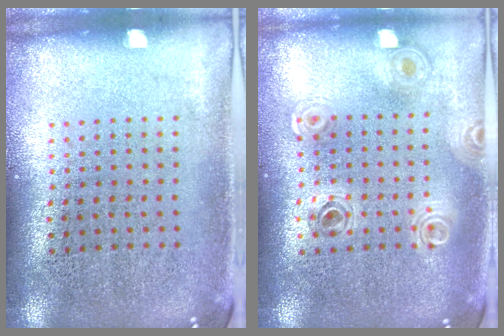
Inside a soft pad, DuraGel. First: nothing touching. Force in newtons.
{"total": 0.5, "press": 0.5, "slide": 0.1}